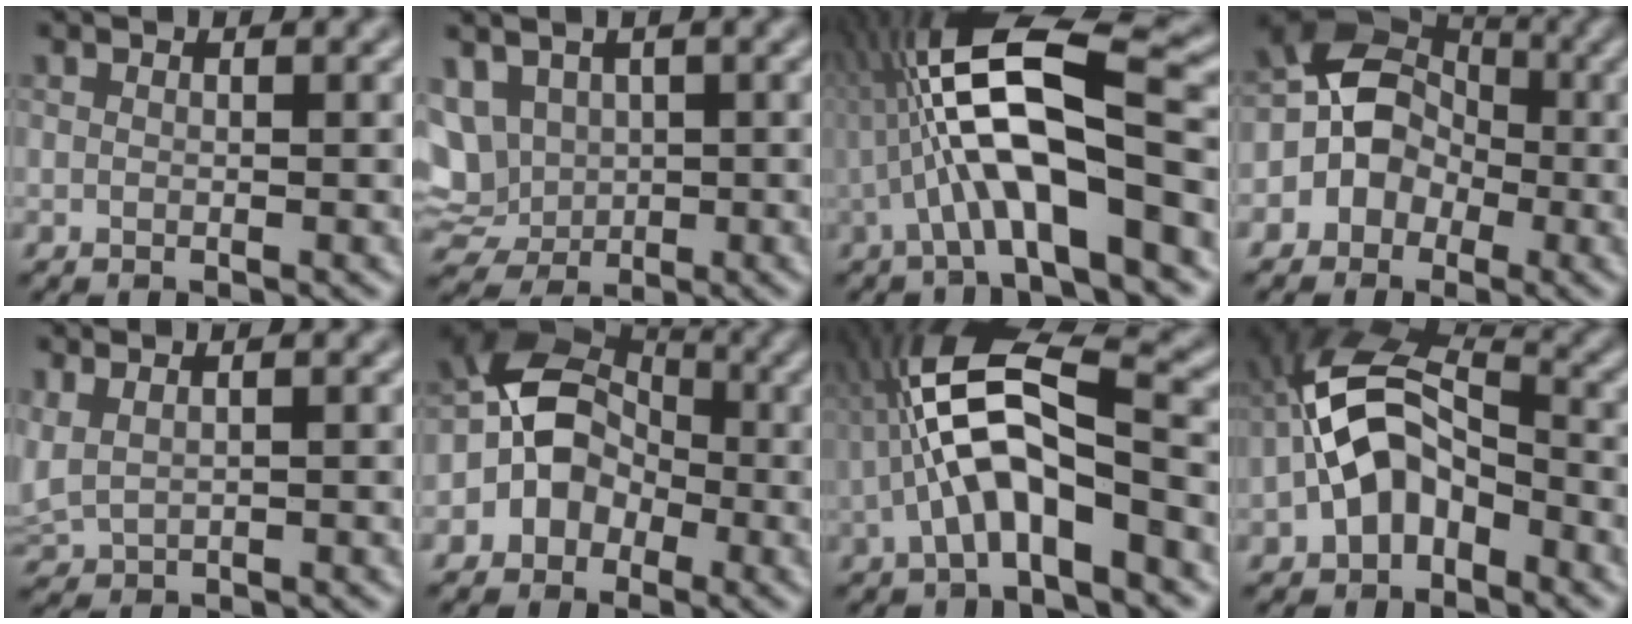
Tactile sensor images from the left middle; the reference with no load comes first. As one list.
[{"total": 5.9, "force": [1.3, 4.7, 3.2], "torque": [-0.076, 0.019, 0.030]}, {"total": 10.8, "force": [-2.1, 3.0, 10.1], "torque": [-0.197, 0.029, -0.035]}, {"total": 5.8, "force": [-1.6, 5.1, 2.2], "torque": [-0.001, 0.019, -0.048]}, {"total": 1.1, "force": [0.7, 0.4, 0.8], "torque": [-0.031, 0.009, 0.026]}, {"total": 5.8, "force": [-1.9, 4.7, 2.7], "torque": [-0.014, 0.015, -0.056]}, {"total": 8.1, "force": [-2.3, 2.5, 7.4], "torque": [-0.145, 0.026, -0.036]}, {"total": 7.5, "force": [-2.9, 4.3, 5.4], "torque": [-0.101, 0.021, -0.057]}]